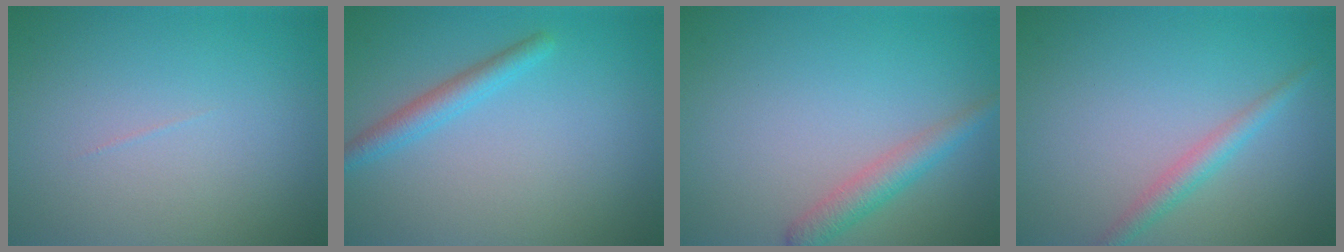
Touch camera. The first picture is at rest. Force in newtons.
{"total": 2.3, "press": 2.3, "slide": 0.1}
{"total": 2.5, "press": 2.5, "slide": 0.1}
{"total": 1.9, "press": 1.9, "slide": 0.0}